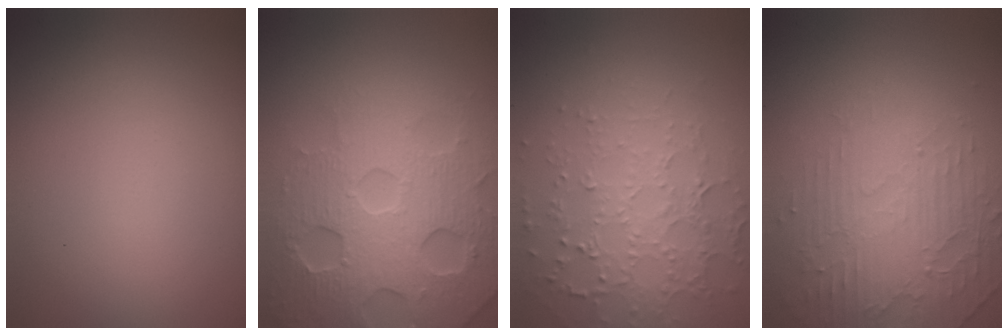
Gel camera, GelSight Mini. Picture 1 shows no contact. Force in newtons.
{"total": 7.3, "press": 7.2, "slide": 1.5}
{"total": 4.9, "press": 3.5, "slide": 3.4}
{"total": 5.1, "press": 3.5, "slide": 3.7}